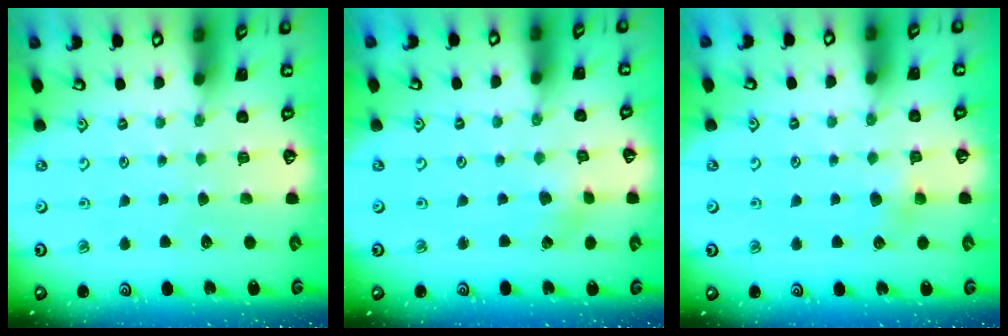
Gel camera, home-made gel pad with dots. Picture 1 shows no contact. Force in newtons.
{"total": 2.1, "press": 2.0, "slide": 0.3}
{"total": 3.4, "press": 3.4, "slide": 0.3}